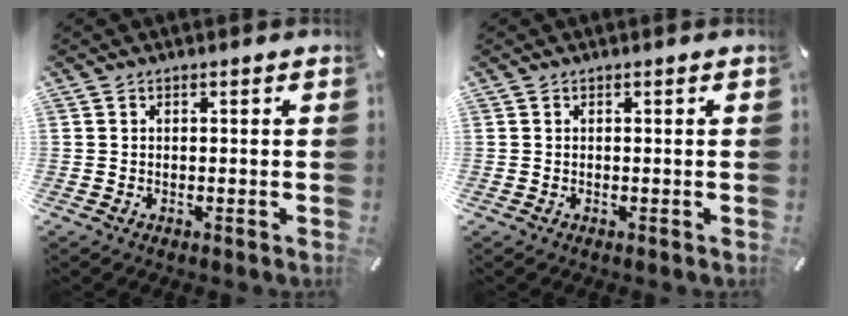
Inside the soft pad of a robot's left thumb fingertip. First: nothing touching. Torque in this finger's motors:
{"motor_torque": [0.00, 0.00, -0.14, -0.06, 0.00]}